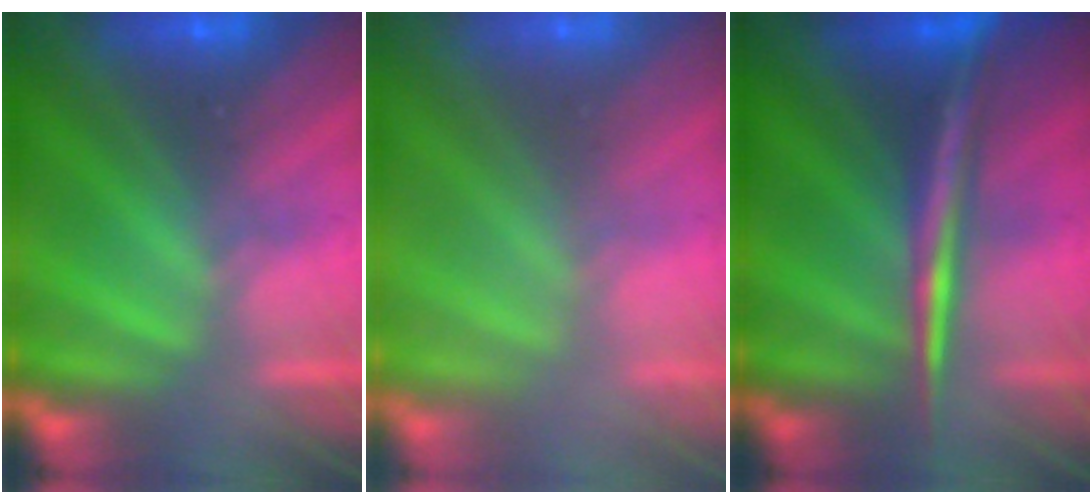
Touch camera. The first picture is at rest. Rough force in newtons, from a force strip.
{"total": 2.9}
{"total": 2.9}